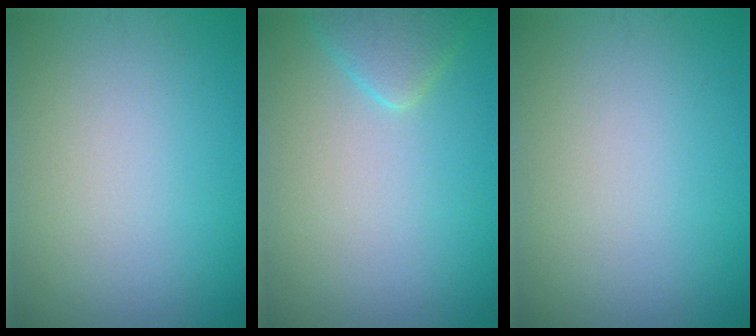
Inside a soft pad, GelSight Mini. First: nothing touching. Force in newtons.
{"total": 2.5, "press": 2.4, "slide": 0.2}
{"total": 0.0}